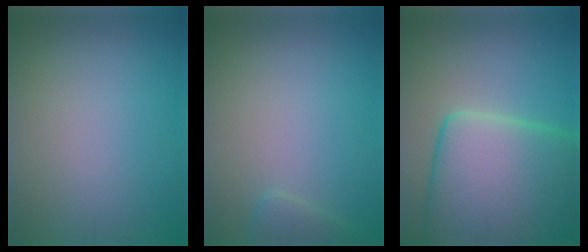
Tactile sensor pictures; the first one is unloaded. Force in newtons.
{"total": 1.3, "press": 1.3, "slide": 0.1}
{"total": 15.7, "press": 15.7, "slide": 0.9}